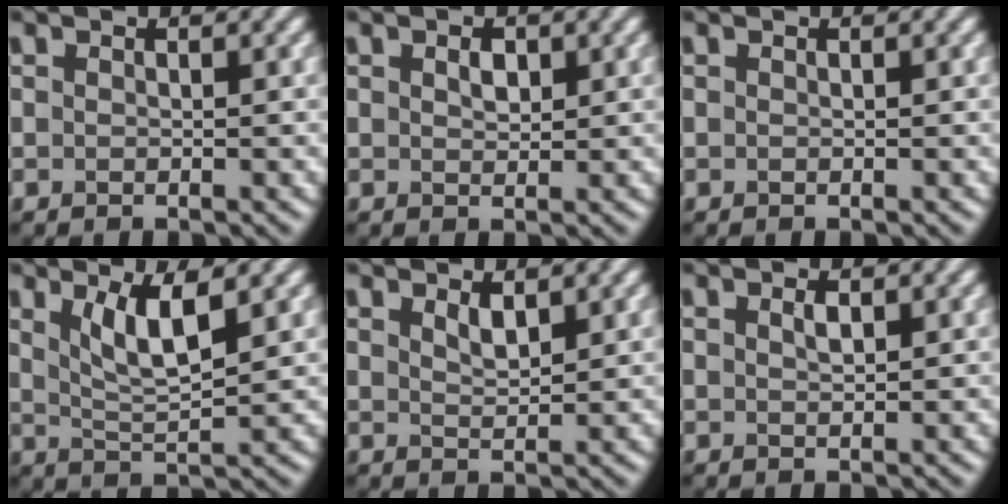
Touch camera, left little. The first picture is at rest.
{"total": 1.4, "force": [0.5, 0.9, 0.9], "torque": [-0.015, 0.001, 0.010]}
{"total": 0.0}
{"total": 4.1, "force": [1.8, 1.0, 3.6], "torque": [-0.072, -0.008, 0.038]}
{"total": 1.5, "force": [1.1, 0.5, 0.9], "torque": [-0.021, -0.002, 0.022]}
{"total": 0.9, "force": [0.5, 0.3, 0.7], "torque": [-0.016, 0.000, 0.010]}